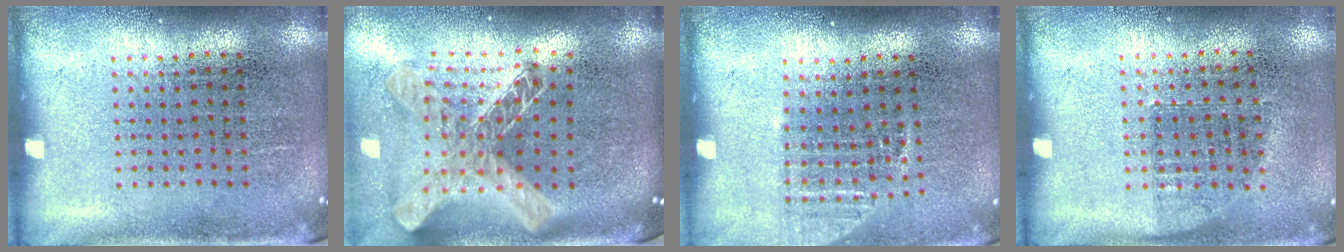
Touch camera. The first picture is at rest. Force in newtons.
{"total": 2.1, "press": 1.6, "slide": 1.3}
{"total": 1.1, "press": 1.0, "slide": 0.5}
{"total": 0.7, "press": 0.6, "slide": 0.3}